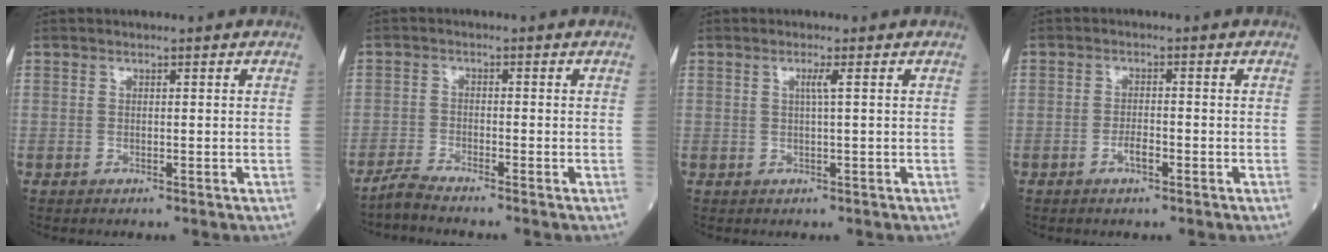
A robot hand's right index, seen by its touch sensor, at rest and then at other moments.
{"total": 2.8, "force": [-2.7, -0.6, 0.5], "torque": [-0.018, -0.013, -0.058]}
{"total": 1.4, "force": [0.4, -0.4, 1.3], "torque": [-0.027, -0.001, 0.005]}
{"total": 2.1, "force": [-1.1, 0.6, 1.7], "torque": [-0.027, 0.003, -0.020]}